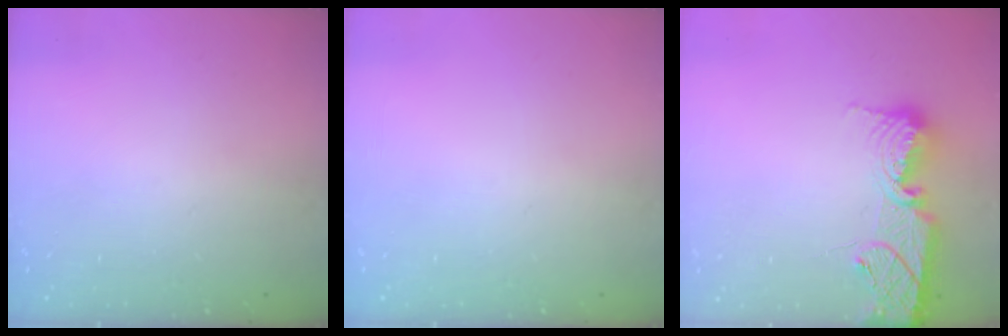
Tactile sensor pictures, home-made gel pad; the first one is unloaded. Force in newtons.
{"total": 0.0}
{"total": 14.0, "press": 14.0, "slide": 1.1}